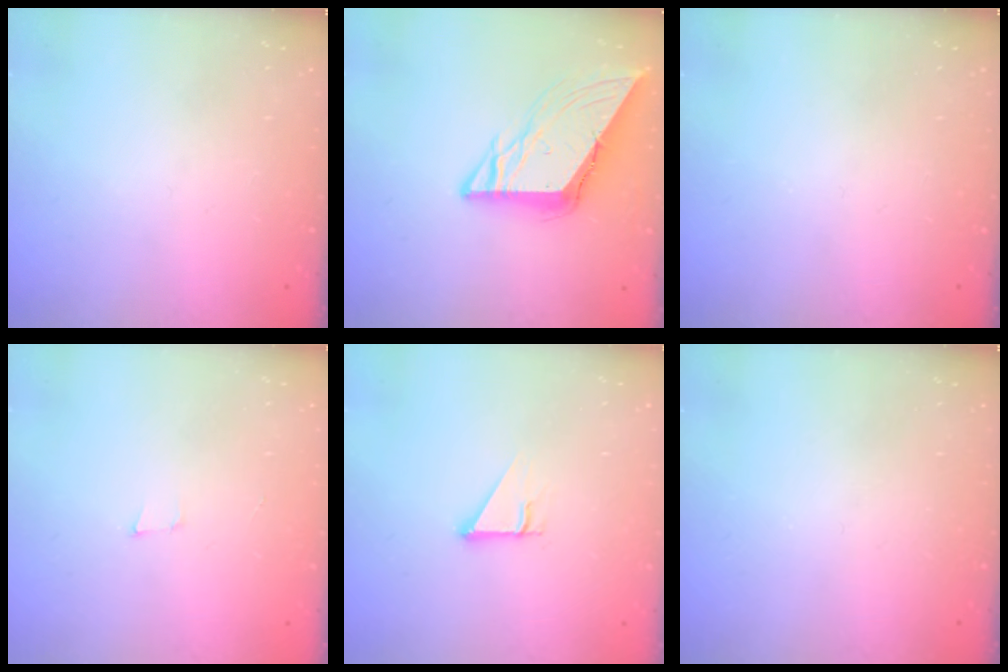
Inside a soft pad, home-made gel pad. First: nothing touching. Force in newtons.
{"total": 10.7, "press": 10.6, "slide": 1.3}
{"total": 0.0}
{"total": 3.5, "press": 2.3, "slide": 2.6}
{"total": 2.5, "press": 2.5, "slide": 0.1}
{"total": 0.0}